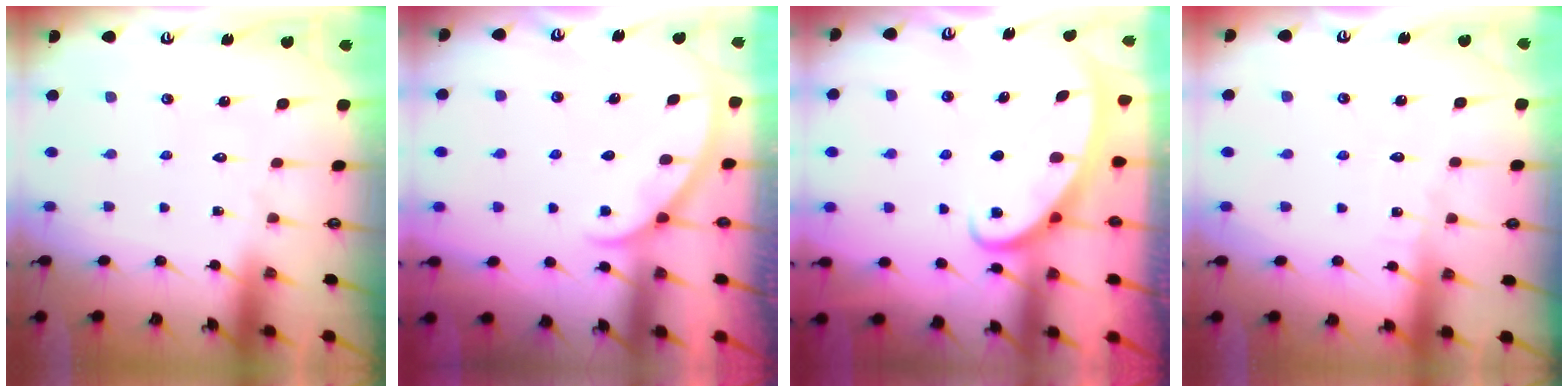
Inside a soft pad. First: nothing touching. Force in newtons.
{"total": 2.3, "press": 2.2, "slide": 0.3}
{"total": 2.4, "press": 2.4, "slide": 0.4}
{"total": 2.4, "press": 2.4, "slide": 0.3}